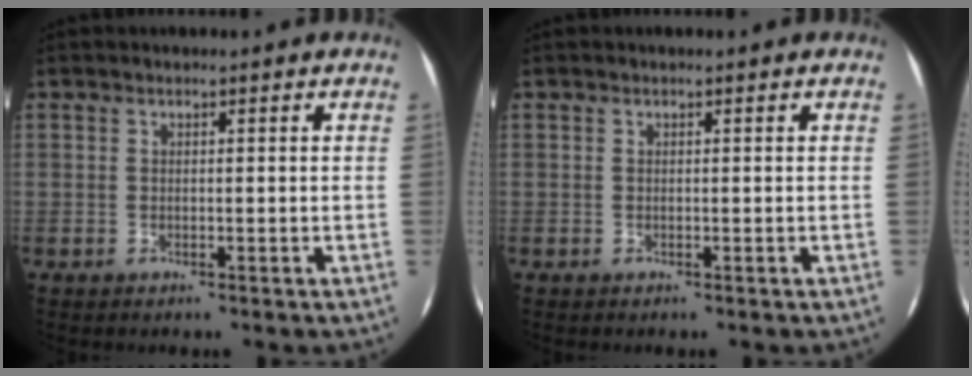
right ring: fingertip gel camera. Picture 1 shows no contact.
{"total": 0.0}